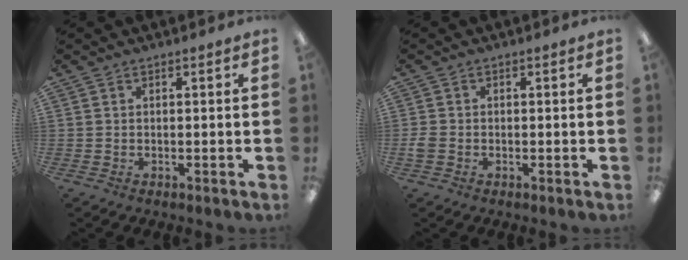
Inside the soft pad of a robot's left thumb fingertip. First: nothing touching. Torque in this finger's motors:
{"motor_torque": [-0.25, 0.20, 0.38, 0.04, 0.00]}